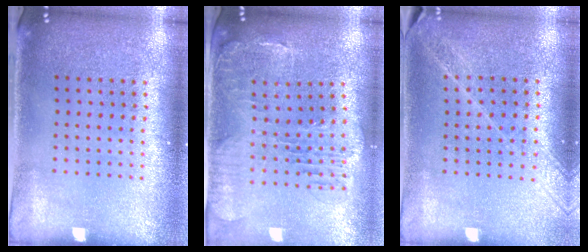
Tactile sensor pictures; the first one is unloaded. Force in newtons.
{"total": 1.5, "press": 1.4, "slide": 0.4}
{"total": 1.6, "press": 1.5, "slide": 0.7}